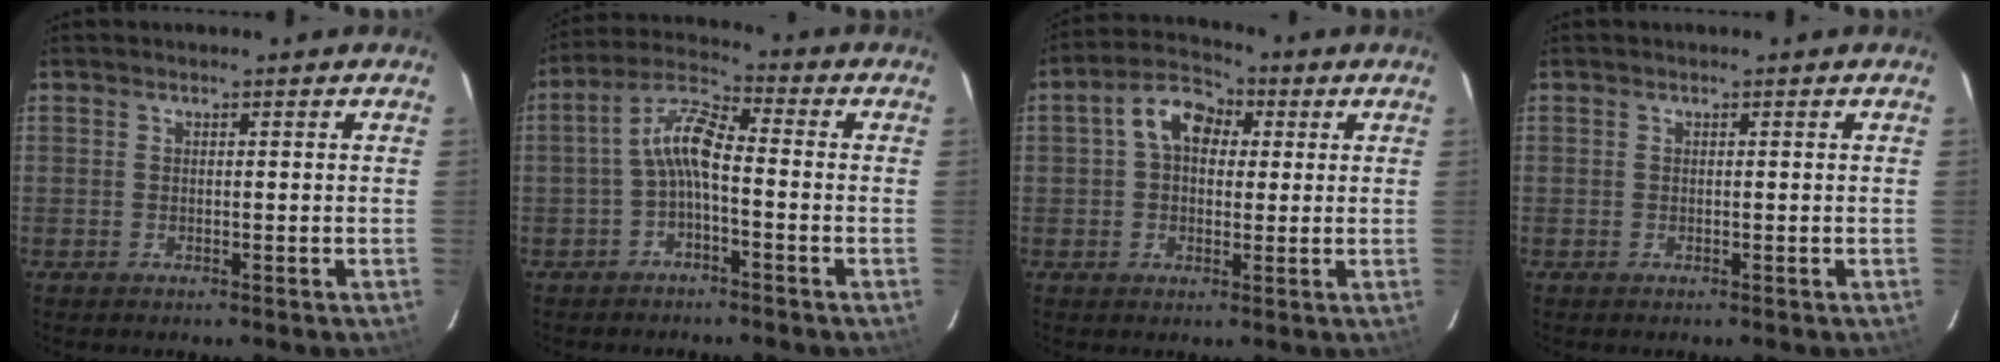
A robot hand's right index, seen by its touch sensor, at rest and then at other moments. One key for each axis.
{"total": 6.4, "fx": -1.9, "fy": 1.9, "fz": 5.8, "tx": -0.131, "ty": 0.021, "tz": -0.038}
{"total": 8.0, "fx": 1.8, "fy": 5.7, "fz": 5.3, "tx": -0.100, "ty": 0.034, "tz": 0.026}
{"total": 0.0}